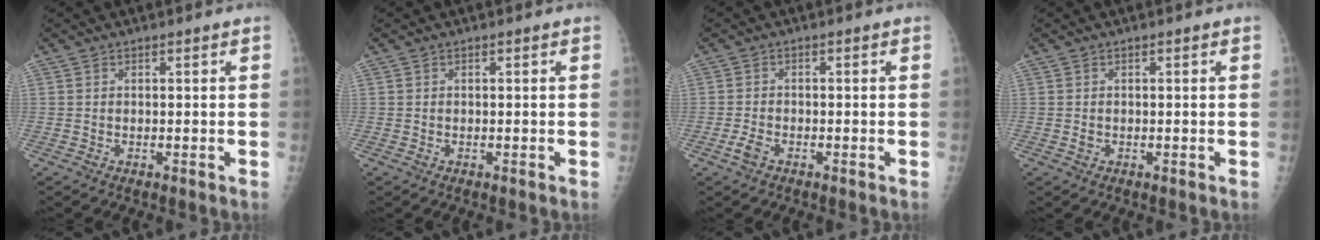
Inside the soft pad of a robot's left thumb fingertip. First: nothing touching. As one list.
[{"total": 0.0}, {"total": 2.3, "force": [-1.5, 1.2, 1.4], "torque": [-0.032, 0.004, -0.028]}, {"total": 0.6, "force": [-0.2, 0.5, 0.2], "torque": [0.002, 0.001, -0.002]}]